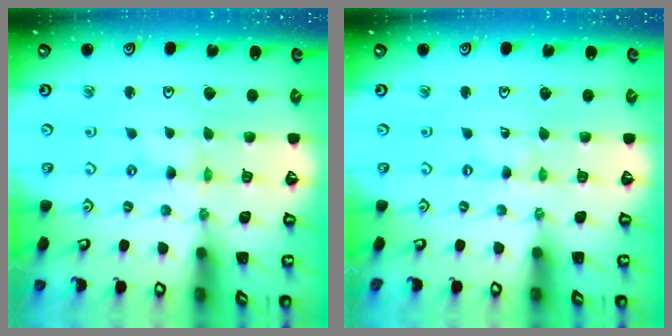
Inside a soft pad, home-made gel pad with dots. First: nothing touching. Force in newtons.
{"total": 0.0}